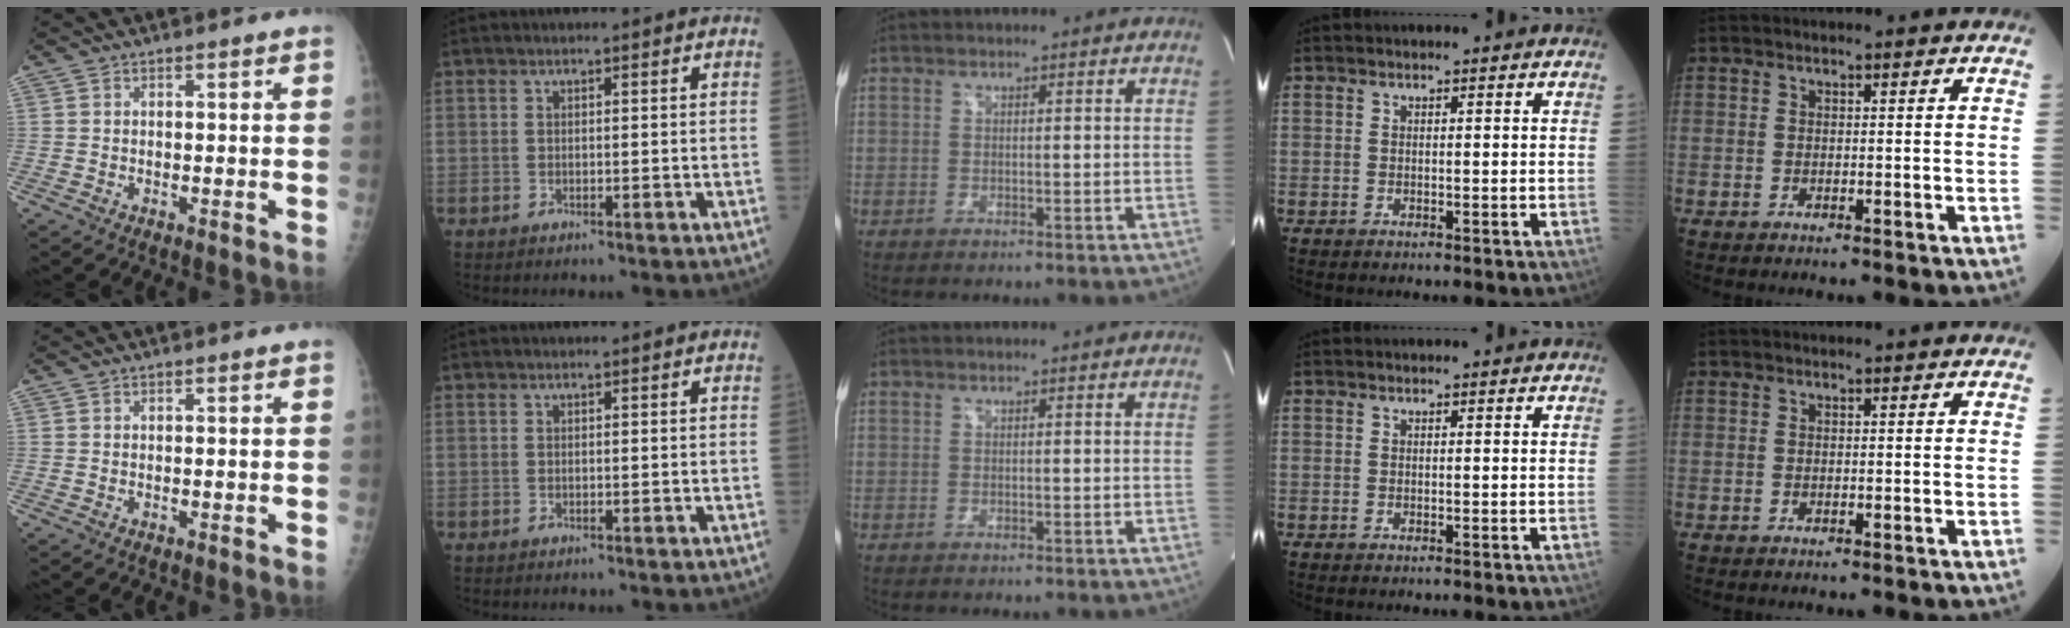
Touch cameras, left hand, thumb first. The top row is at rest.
{}